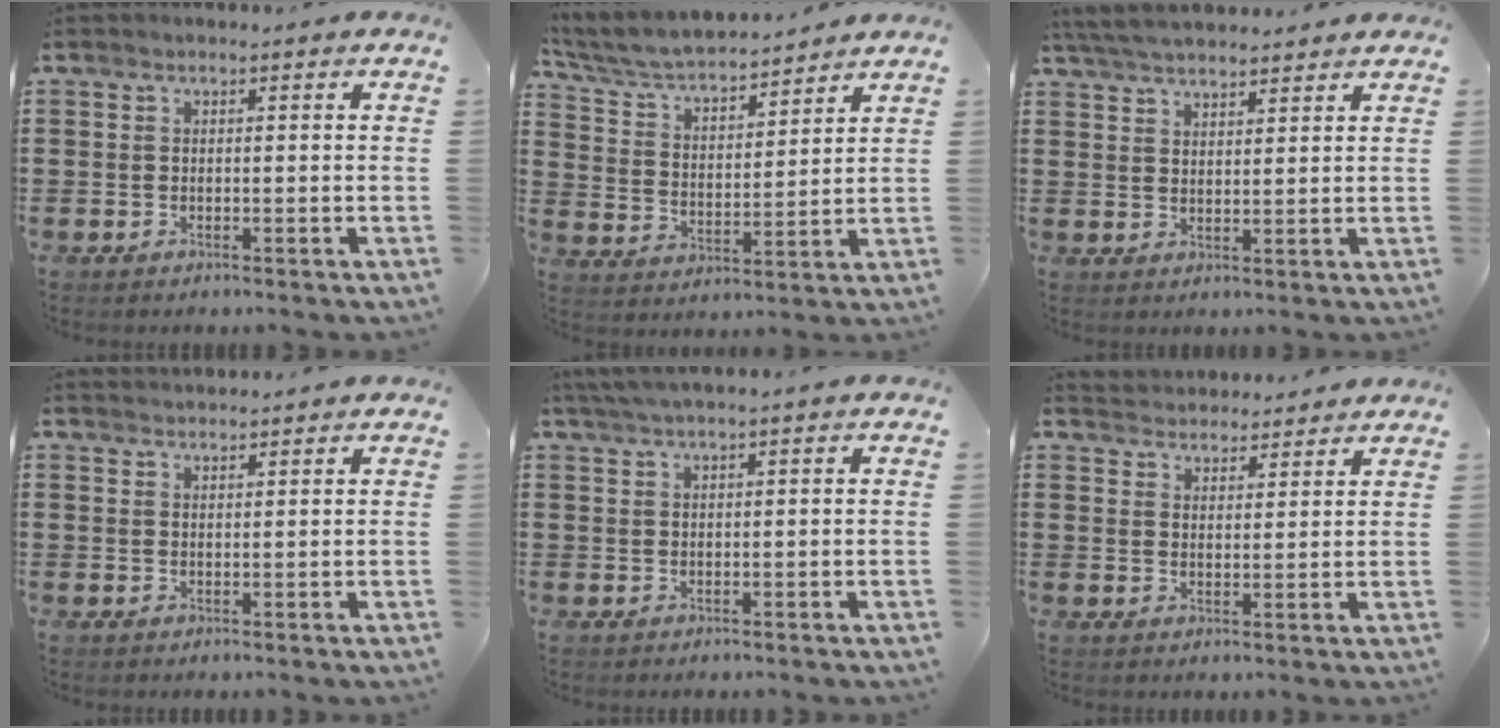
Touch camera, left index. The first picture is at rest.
{"total": 5.2, "force": [4.9, 0.6, 1.8], "torque": [-0.059, -0.032, 0.079]}
{"total": 4.5, "force": [4.4, 0.3, 1.2], "torque": [-0.036, -0.009, 0.082]}
{"total": 1.4, "force": [1.4, 0.0, 0.0], "torque": [-0.003, 0.000, 0.028]}
{"total": 1.6, "force": [1.0, -0.2, 1.3], "torque": [-0.023, 0.000, 0.019]}
{"total": 3.2, "force": [3.2, 0.5, -0.5], "torque": [-0.001, -0.010, 0.060]}